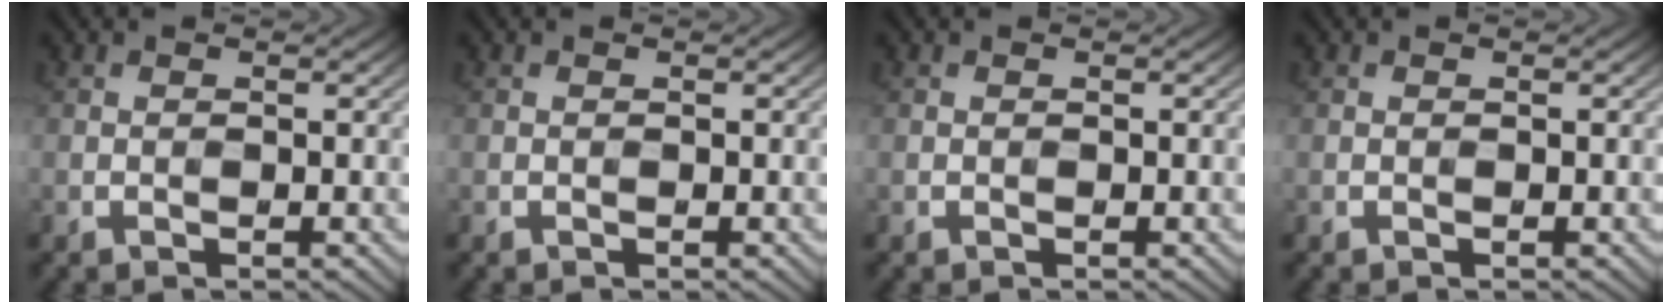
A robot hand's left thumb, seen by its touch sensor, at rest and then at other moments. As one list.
[{"total": 0.0}, {"total": 0.0}, {"total": 0.0}]